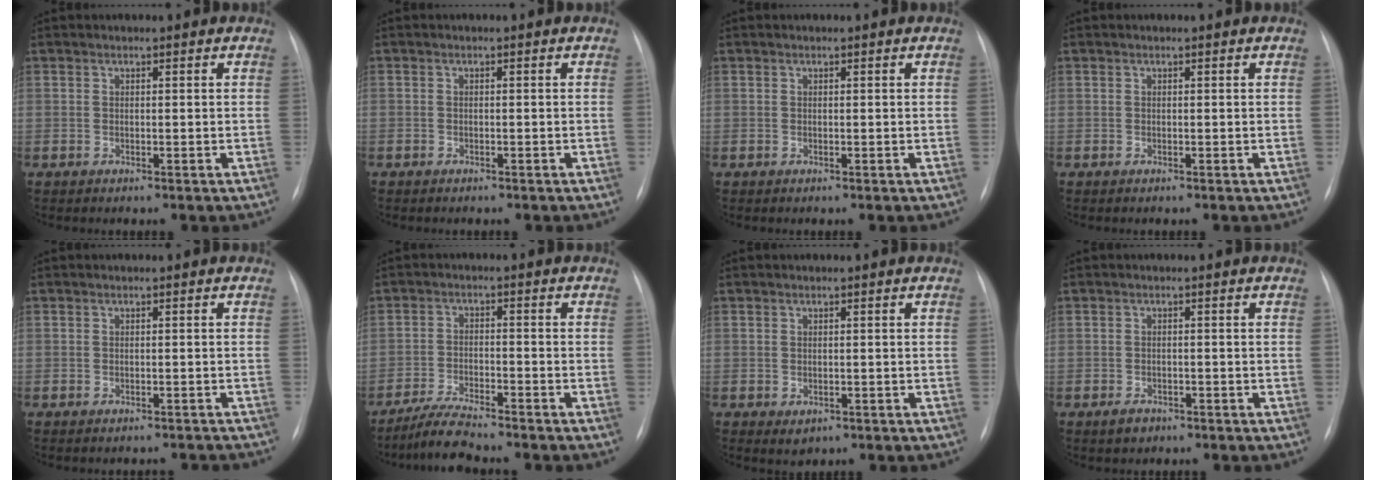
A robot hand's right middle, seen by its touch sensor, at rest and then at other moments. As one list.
[{"total": 1.2, "force": [-1.0, 0.5, 0.4], "torque": [-0.004, 0.001, -0.009]}, {"total": 0.0}, {"total": 0.0}, {"total": 4.6, "force": [-4.3, 1.3, 0.9], "torque": [-0.006, 0.004, -0.045]}, {"total": 5.9, "force": [-5.3, 0.0, 2.5], "torque": [-0.048, -0.023, -0.099]}, {"total": 1.5, "force": [-0.5, 1.2, 0.9], "torque": [-0.005, 0.000, 0.006]}, {"total": 1.9, "force": [-1.3, 1.2, 0.8], "torque": [-0.016, 0.002, -0.014]}]